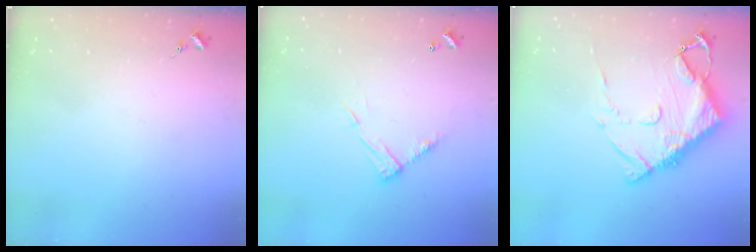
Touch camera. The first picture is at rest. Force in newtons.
{"total": 9.4, "press": 9.4, "slide": 0.1}
{"total": 14.3, "press": 14.2, "slide": 1.3}